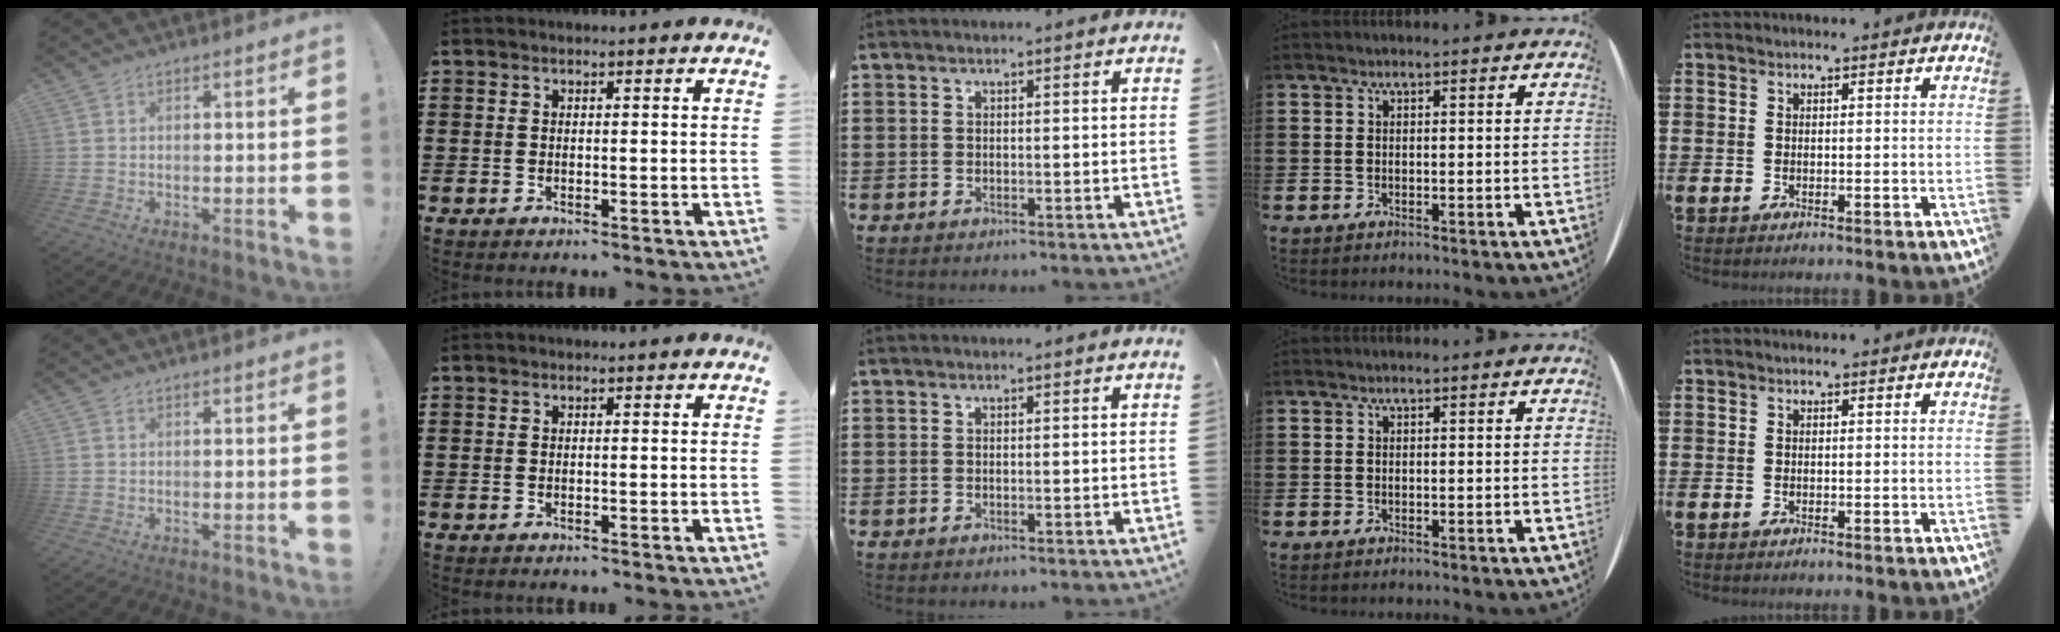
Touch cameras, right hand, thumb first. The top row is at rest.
{}